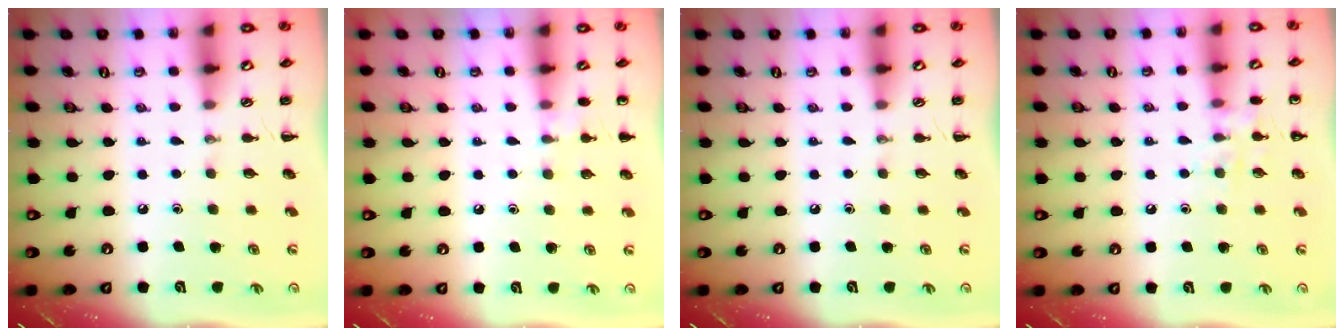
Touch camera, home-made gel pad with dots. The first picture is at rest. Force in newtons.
{"total": 6.1, "press": 5.9, "slide": 1.8}
{"total": 0.0}
{"total": 8.0, "press": 7.8, "slide": 1.4}